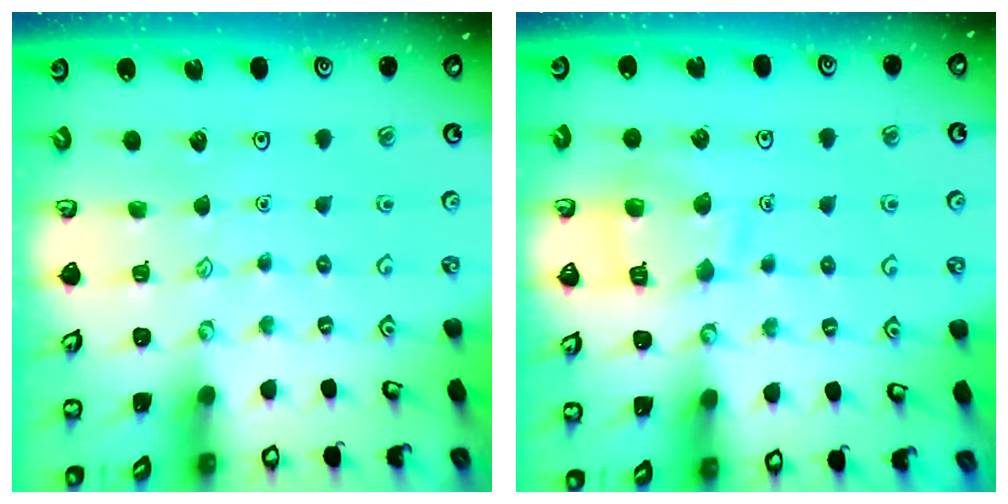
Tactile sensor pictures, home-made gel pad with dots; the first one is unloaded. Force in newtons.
{"total": 11.6, "press": 11.5, "slide": 1.3}